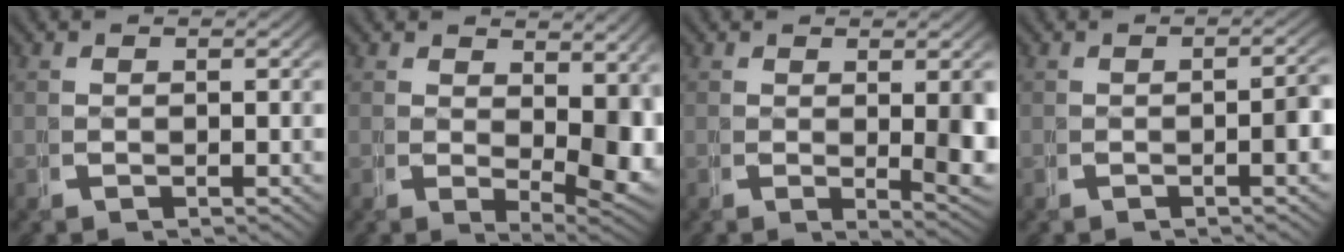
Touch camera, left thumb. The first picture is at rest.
{"total": 5.7, "force": [1.0, 2.7, 4.9], "torque": [-0.064, -0.033, 0.035]}
{"total": 4.4, "force": [0.2, 1.2, 4.2], "torque": [-0.062, -0.018, 0.011]}
{"total": 2.4, "force": [-0.5, 0.4, 2.3], "torque": [-0.030, 0.003, -0.009]}